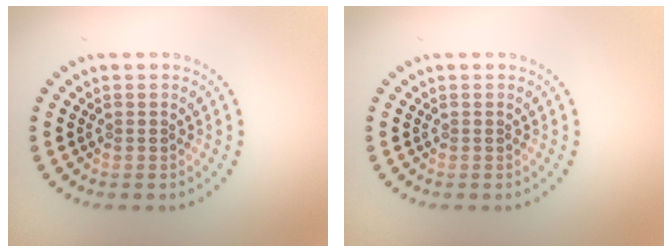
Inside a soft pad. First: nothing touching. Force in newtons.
{"total": 0.0}